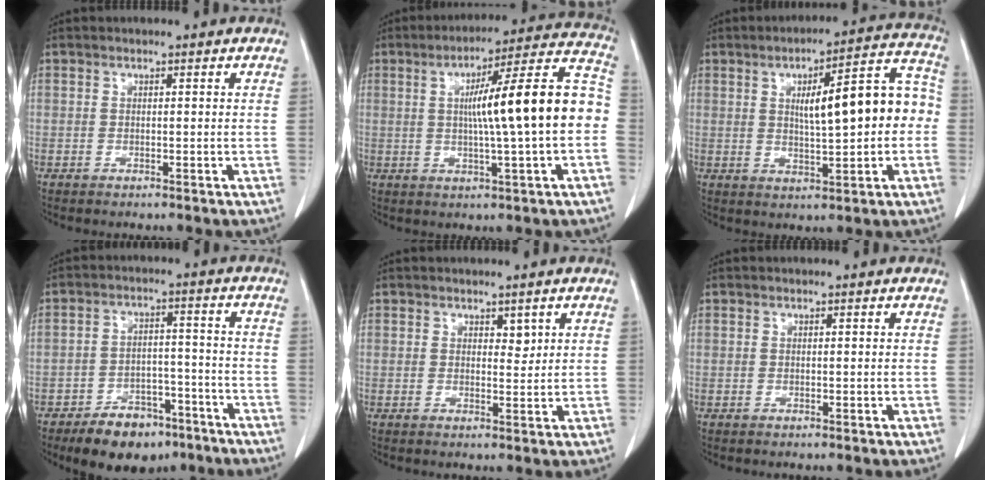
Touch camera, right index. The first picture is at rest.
{"total": 16.5, "force": [0.0, 0.5, 16.5], "torque": [-0.237, 0.031, -0.003]}
{"total": 13.2, "force": [0.7, 3.1, 12.8], "torque": [-0.173, 0.042, 0.015]}
{"total": 9.8, "force": [-7.0, 5.0, 4.7], "torque": [-0.071, 0.012, -0.107]}
{"total": 1.6, "force": [0.9, 0.9, 0.9], "torque": [-0.009, -0.007, 0.016]}
{"total": 0.0}